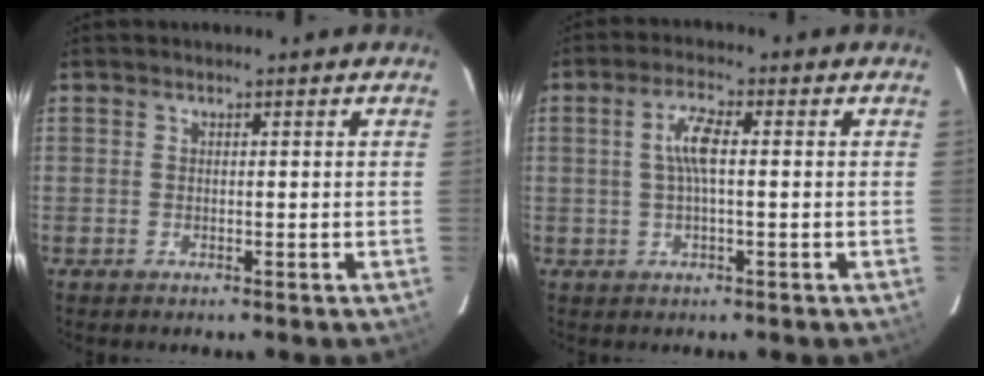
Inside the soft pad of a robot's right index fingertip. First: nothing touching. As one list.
[{"total": 4.6, "force": [0.4, 1.0, 4.5], "torque": [-0.088, 0.007, 0.008]}]